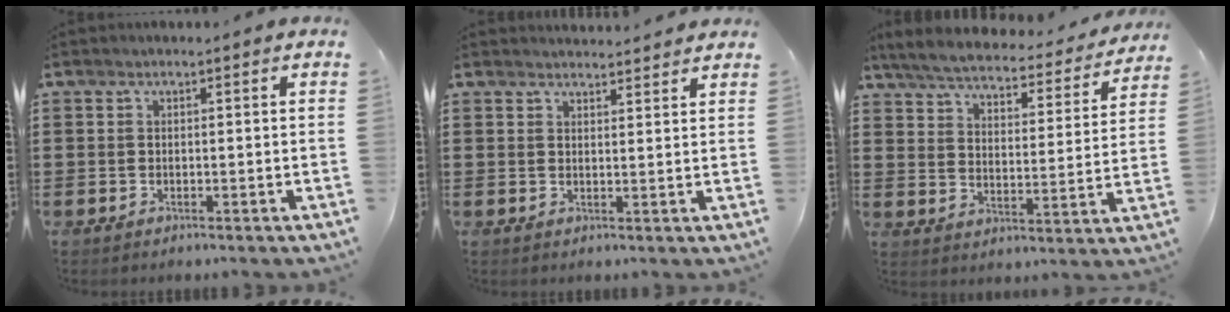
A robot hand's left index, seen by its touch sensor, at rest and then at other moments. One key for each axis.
{"total": 2.2, "fx": 2.2, "fy": -0.2, "fz": -0.1, "tx": -0.005, "ty": -0.009, "tz": 0.044}
{"total": 5.0, "fx": 4.8, "fy": 0.2, "fz": 1.4, "tx": -0.055, "ty": -0.035, "tz": 0.079}